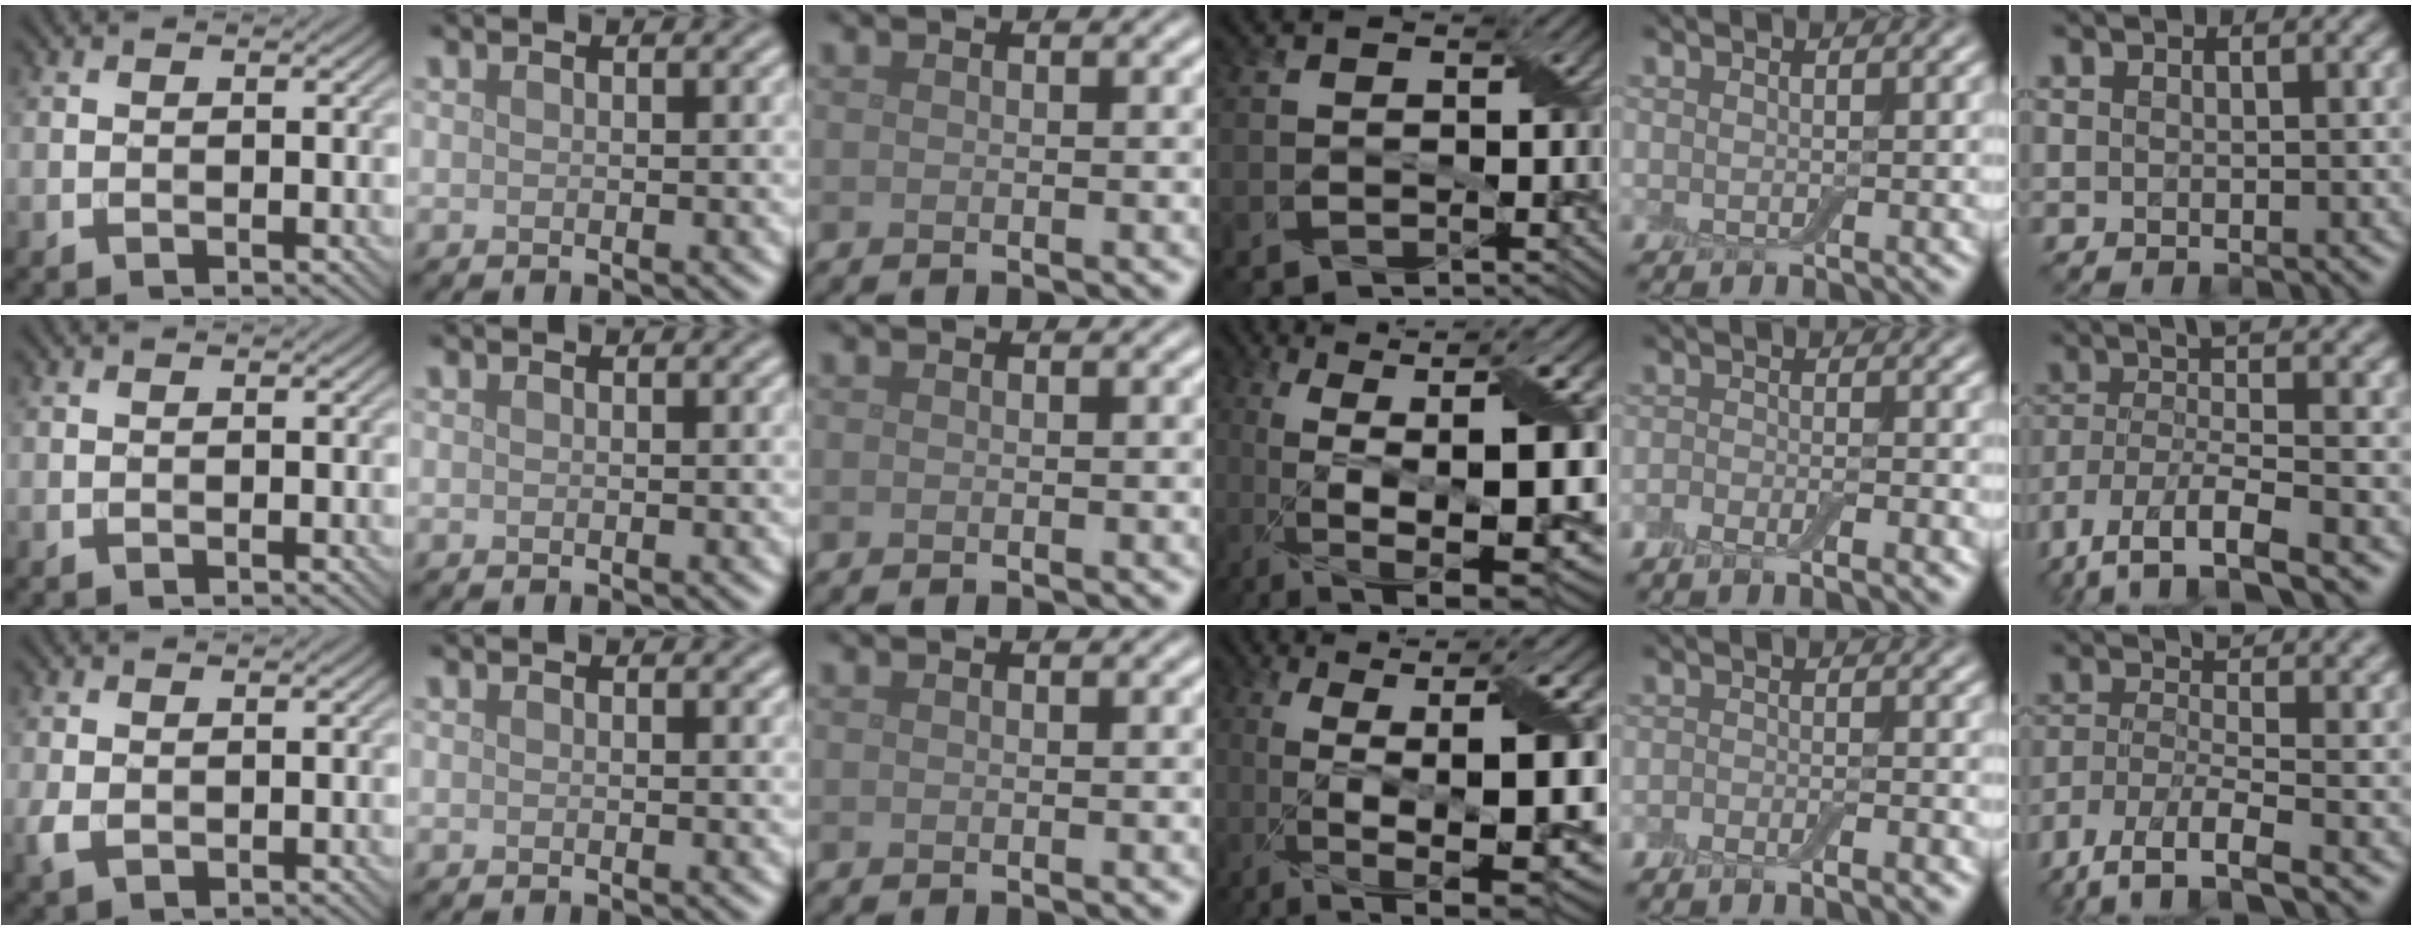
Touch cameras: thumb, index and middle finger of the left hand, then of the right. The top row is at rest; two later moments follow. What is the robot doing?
{"motion": "peel", "object": "bubble wrap"}